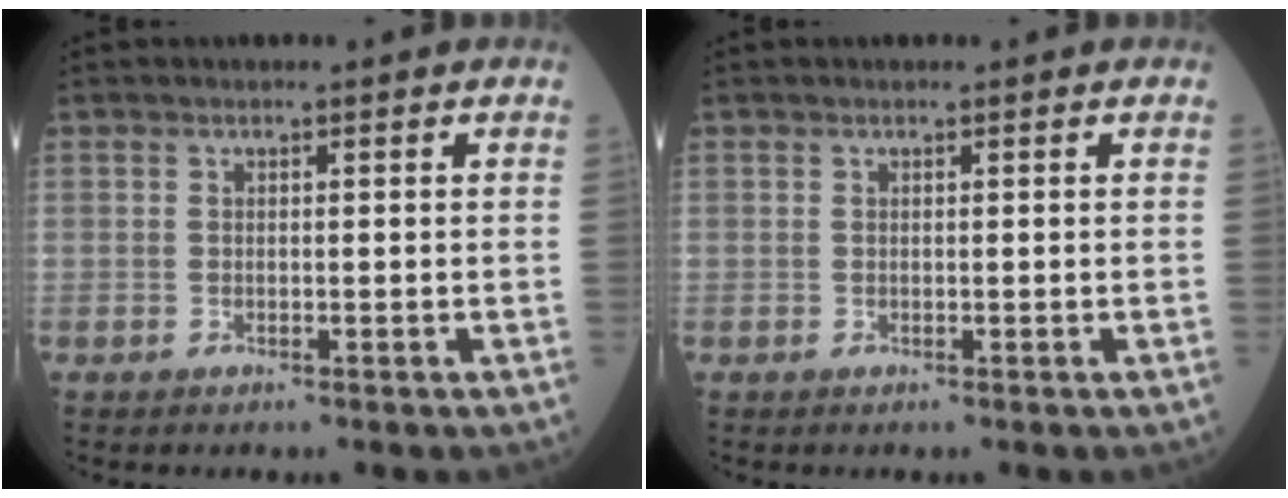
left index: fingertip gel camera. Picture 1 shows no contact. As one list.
[{"total": 0.0}]